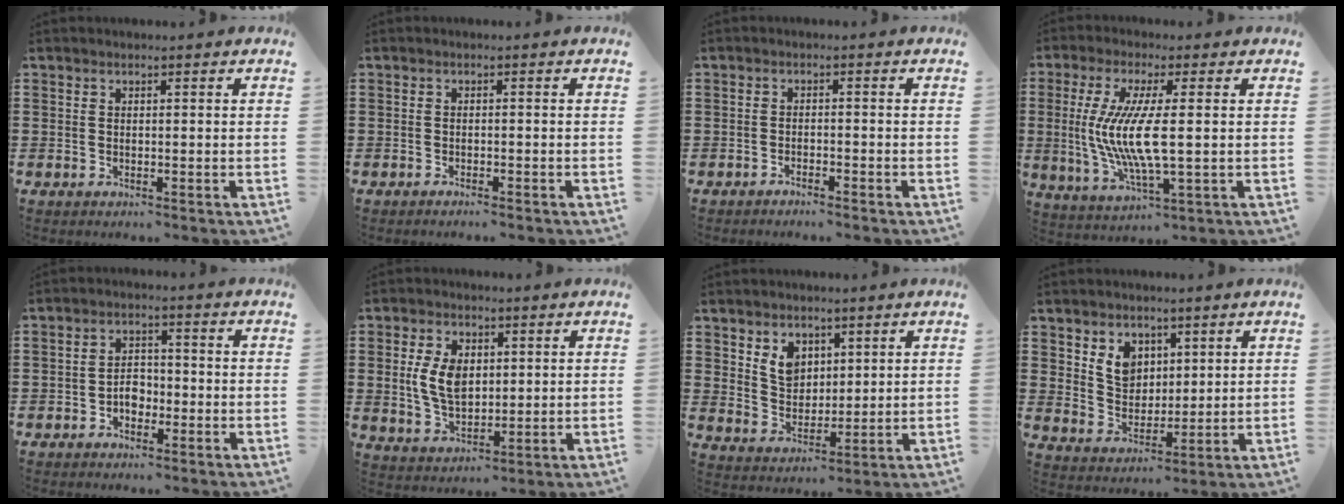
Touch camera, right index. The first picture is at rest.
{"total": 0.9, "force": [-0.9, -0.1, 0.2], "torque": [-0.006, -0.002, -0.017]}
{"total": 1.3, "force": [-1.3, -0.1, 0.2], "torque": [-0.006, 0.000, -0.026]}
{"total": 9.1, "force": [0.4, 2.7, 8.7], "torque": [-0.182, -0.007, 0.004]}
{"total": 3.2, "force": [-1.4, 2.1, 1.9], "torque": [-0.039, 0.005, -0.028]}
{"total": 7.3, "force": [1.2, 4.5, 5.7], "torque": [-0.124, 0.004, 0.016]}
{"total": 5.2, "force": [2.7, 3.9, 2.1], "torque": [-0.050, 0.010, 0.051]}
{"total": 5.6, "force": [2.7, 4.4, 2.1], "torque": [-0.053, 0.010, 0.051]}